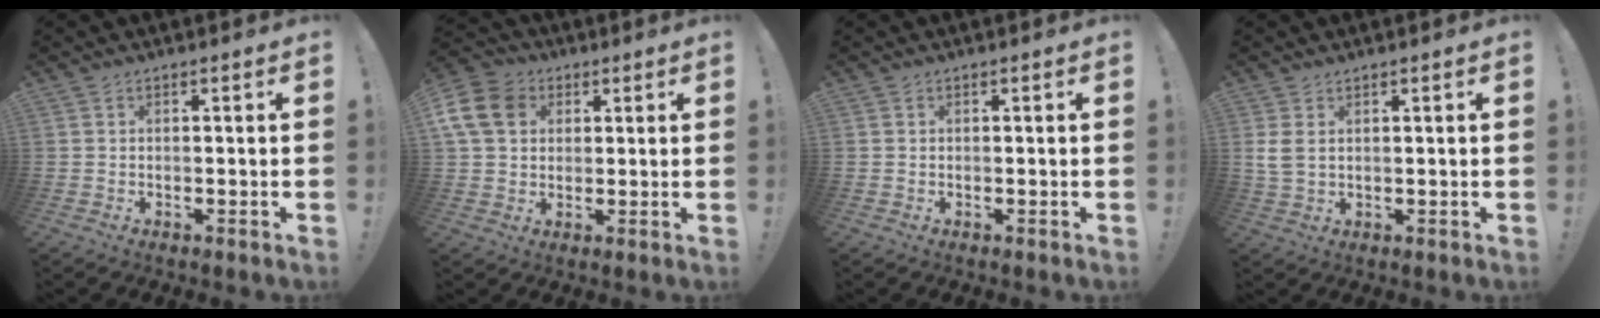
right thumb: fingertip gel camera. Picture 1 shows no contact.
{"total": 12.8, "force": [3.9, 10.3, 6.6], "torque": [-0.121, -0.009, 0.078]}
{"total": 0.0}
{"total": 3.8, "force": [1.5, 2.3, 2.6], "torque": [-0.048, -0.004, 0.029]}